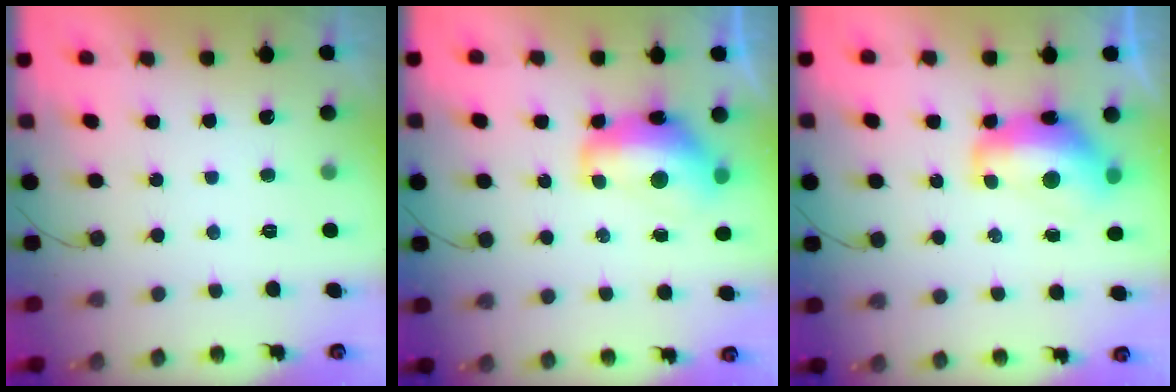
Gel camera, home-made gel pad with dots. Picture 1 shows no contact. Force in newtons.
{"total": 11.9, "press": 11.8, "slide": 1.4}
{"total": 11.9, "press": 11.8, "slide": 1.4}